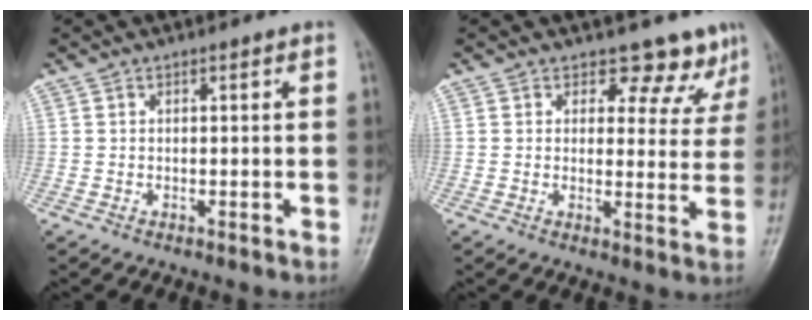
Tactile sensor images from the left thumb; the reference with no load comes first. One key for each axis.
{"total": 7.8, "fx": 6.5, "fy": 4.1, "fz": 0.9, "tx": 0.033, "ty": -0.039, "tz": 0.060}